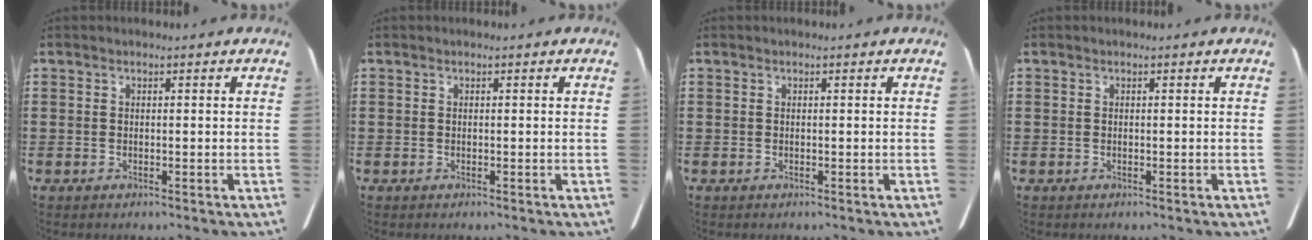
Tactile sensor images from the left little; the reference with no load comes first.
{"total": 0.0}
{"total": 0.0}
{"total": 0.0}